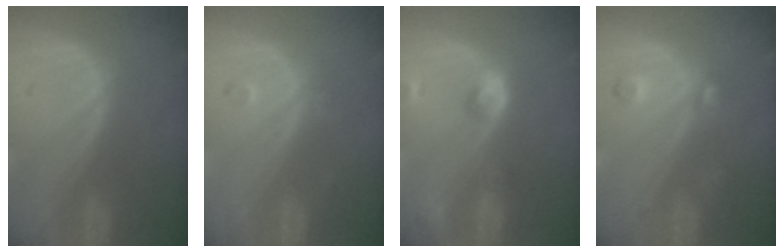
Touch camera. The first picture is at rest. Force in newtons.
{"total": 1.5, "press": 1.2, "slide": 0.8}
{"total": 4.6, "press": 4.1, "slide": 2.0}
{"total": 4.0, "press": 3.5, "slide": 1.9}